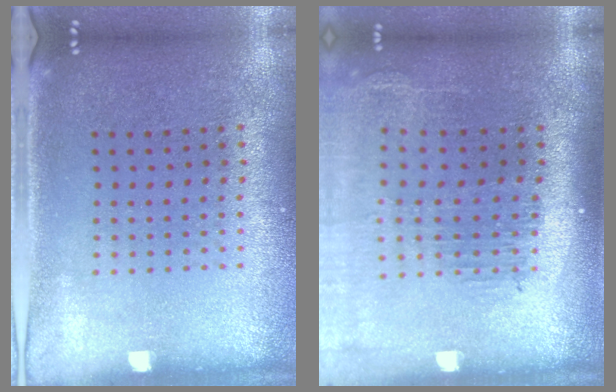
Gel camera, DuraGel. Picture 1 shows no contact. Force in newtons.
{"total": 2.3, "press": 1.8, "slide": 1.3}